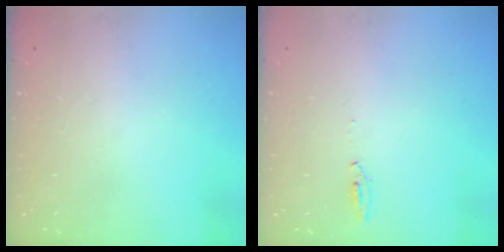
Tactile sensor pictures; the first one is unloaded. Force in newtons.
{"total": 3.3, "press": 3.1, "slide": 1.2}